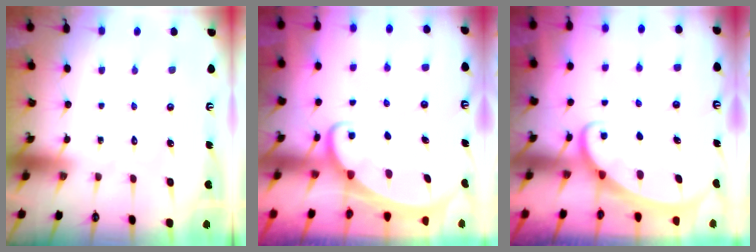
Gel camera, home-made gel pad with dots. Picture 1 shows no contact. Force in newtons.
{"total": 2.1, "press": 2.1, "slide": 0.3}
{"total": 2.3, "press": 2.2, "slide": 0.4}